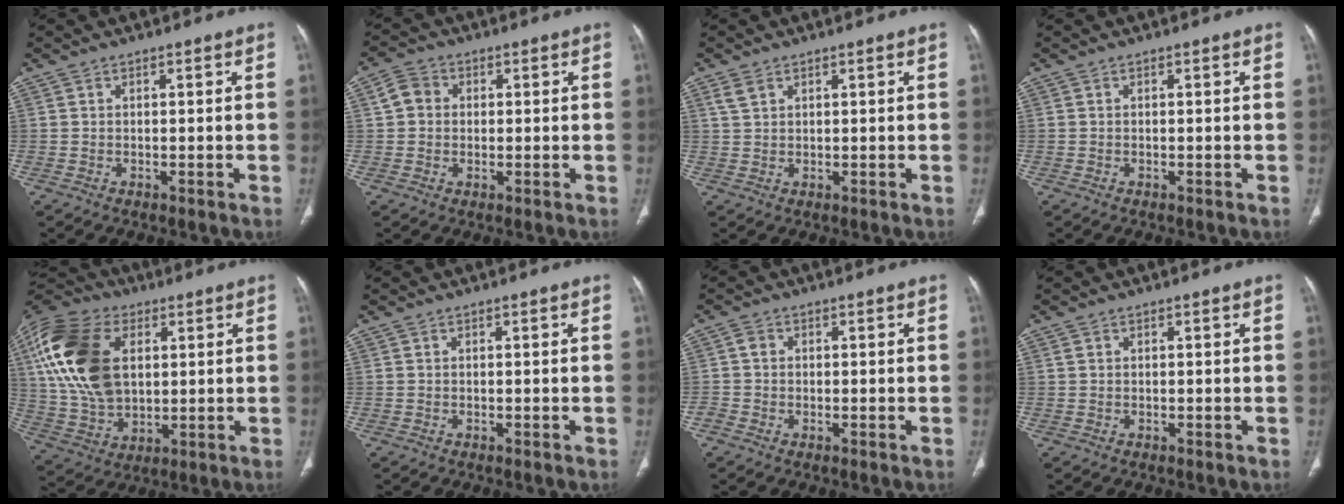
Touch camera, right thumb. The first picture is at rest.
{"total": 4.4, "force": [0.7, 3.8, 1.9], "torque": [-0.022, 0.008, 0.008]}
{"total": 2.4, "force": [1.5, 1.4, 1.2], "torque": [-0.027, 0.002, 0.037]}
{"total": 0.0}
{"total": 22.7, "force": [5.4, 14.6, 16.5], "torque": [-0.334, -0.004, 0.100]}
{"total": 0.0}
{"total": 1.7, "force": [-0.1, 1.5, 0.7], "torque": [-0.005, 0.005, -0.008]}
{"total": 0.5, "force": [0.3, 0.4, 0.2], "torque": [-0.002, 0.003, 0.006]}